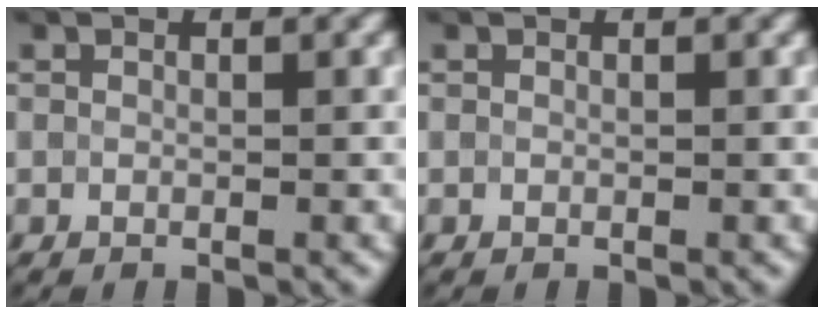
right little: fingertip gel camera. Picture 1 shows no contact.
{"total": 0.0}